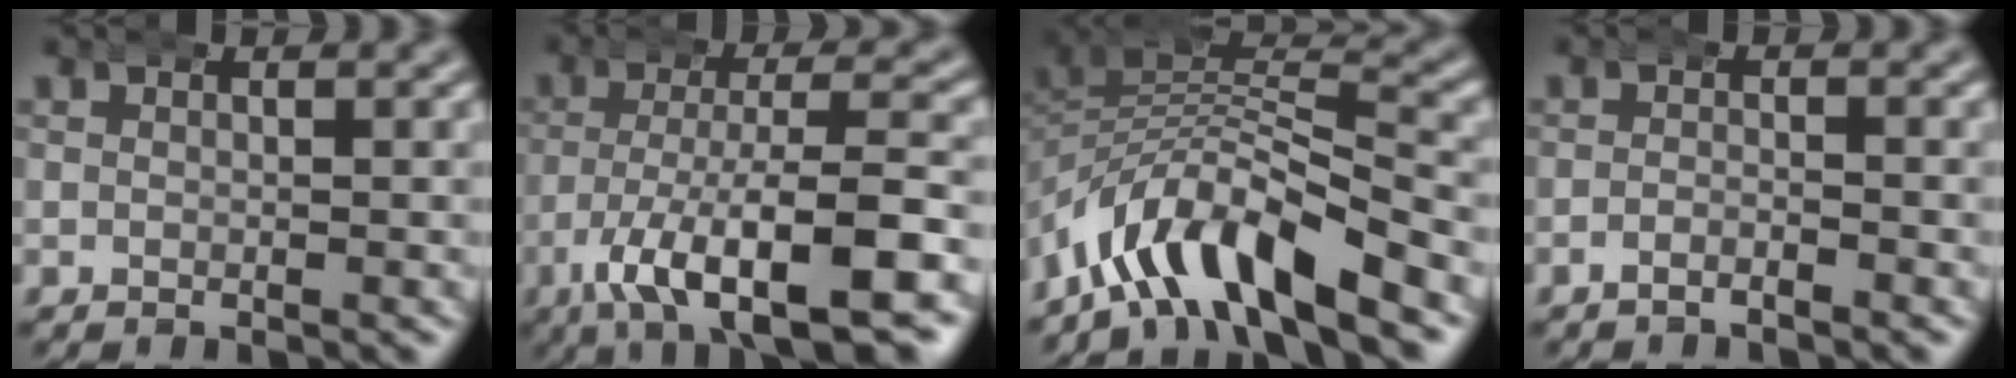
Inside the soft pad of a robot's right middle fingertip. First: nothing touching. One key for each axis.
{"total": 10.2, "fx": -4.8, "fy": 4.0, "fz": 8.0, "tx": -0.148, "ty": -0.030, "tz": -0.060}
{"total": 10.0, "fx": -4.8, "fy": 6.1, "fz": 6.3, "tx": -0.123, "ty": -0.036, "tz": -0.069}
{"total": 1.7, "fx": -1.7, "fy": -0.2, "fz": 0.5, "tx": -0.003, "ty": -0.001, "tz": -0.032}